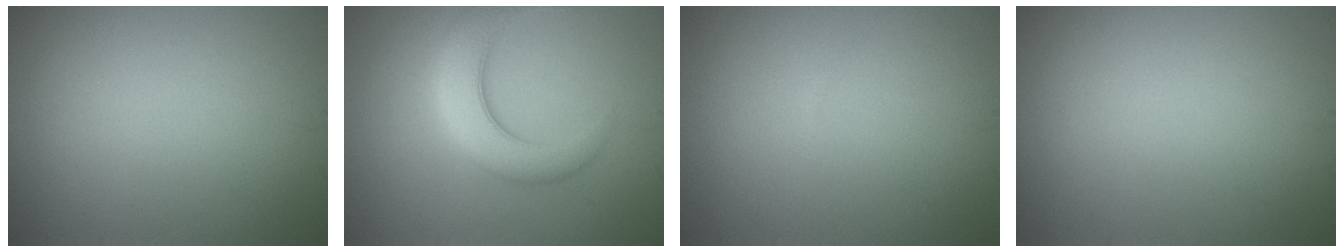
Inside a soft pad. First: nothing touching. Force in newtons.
{"total": 5.9, "press": 5.9, "slide": 0.3}
{"total": 0.0}
{"total": 0.0}